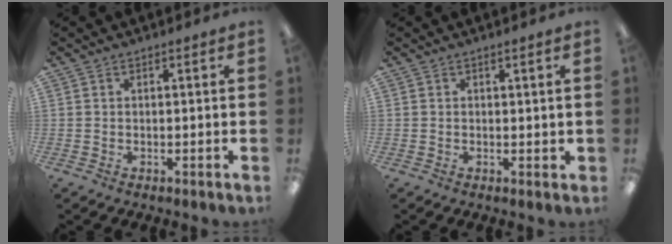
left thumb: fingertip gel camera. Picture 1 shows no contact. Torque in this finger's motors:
{"motor_torque": [0.01, 0.19, 0.46, -0.05, 0.00]}